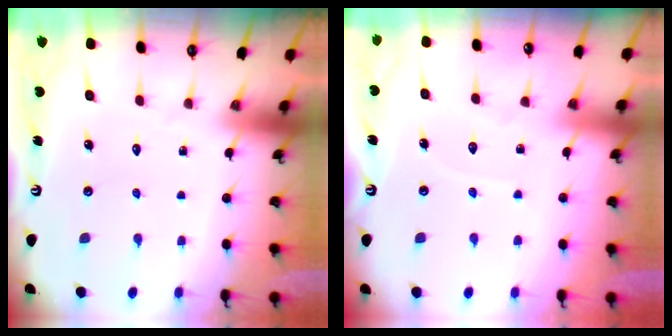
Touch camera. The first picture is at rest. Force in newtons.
{"total": 3.8, "press": 3.8, "slide": 0.6}